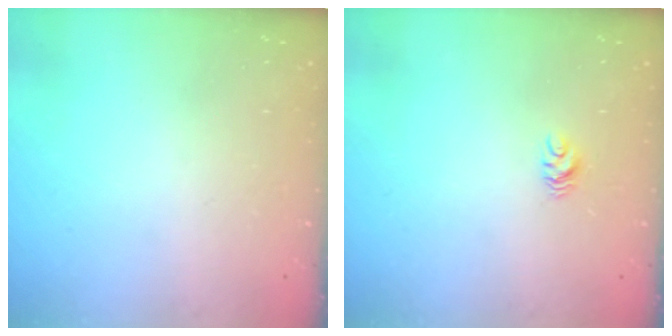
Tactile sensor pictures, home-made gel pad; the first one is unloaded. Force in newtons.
{"total": 5.0, "press": 5.0, "slide": 0.4}